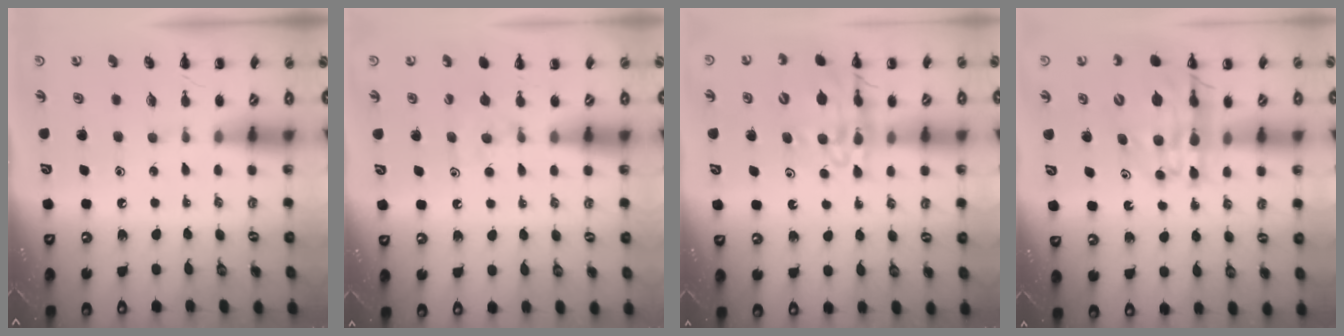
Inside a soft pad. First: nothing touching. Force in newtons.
{"total": 5.7, "press": 5.4, "slide": 1.9}
{"total": 14.9, "press": 14.5, "slide": 3.1}
{"total": 16.5, "press": 15.9, "slide": 4.4}